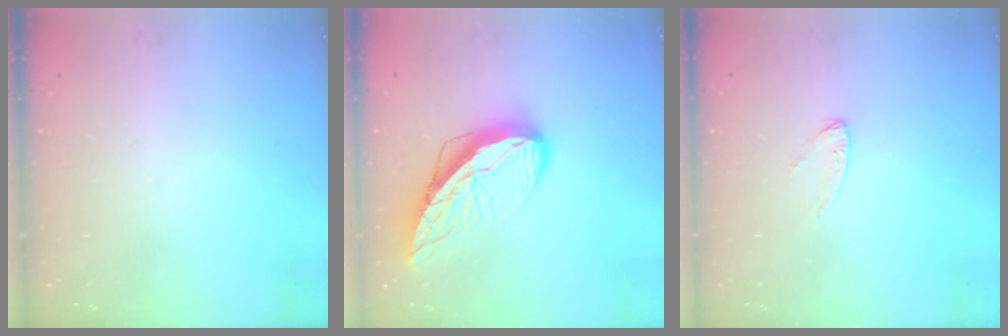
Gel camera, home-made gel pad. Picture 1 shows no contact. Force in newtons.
{"total": 12.0, "press": 12.0, "slide": 1.2}
{"total": 3.9, "press": 3.9, "slide": 0.3}